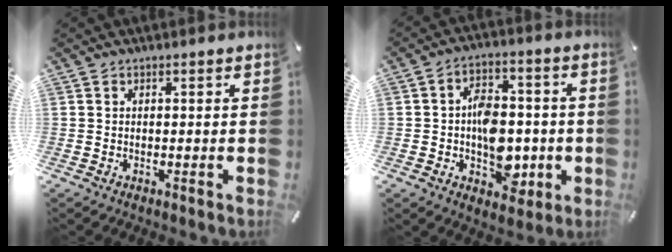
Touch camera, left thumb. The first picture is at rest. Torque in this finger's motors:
{"motor_torque": [1.26, 1.43, 0.87, 0.16, 0.23]}